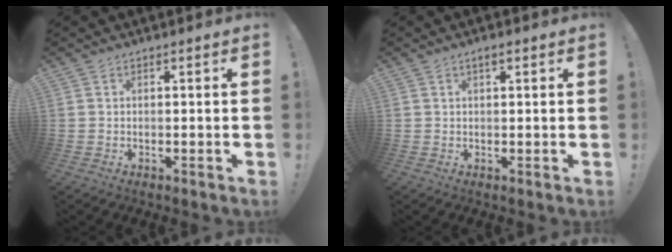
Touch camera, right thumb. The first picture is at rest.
{"total": 2.1, "force": [1.1, 0.7, 1.6], "torque": [-0.031, 0.001, 0.018]}